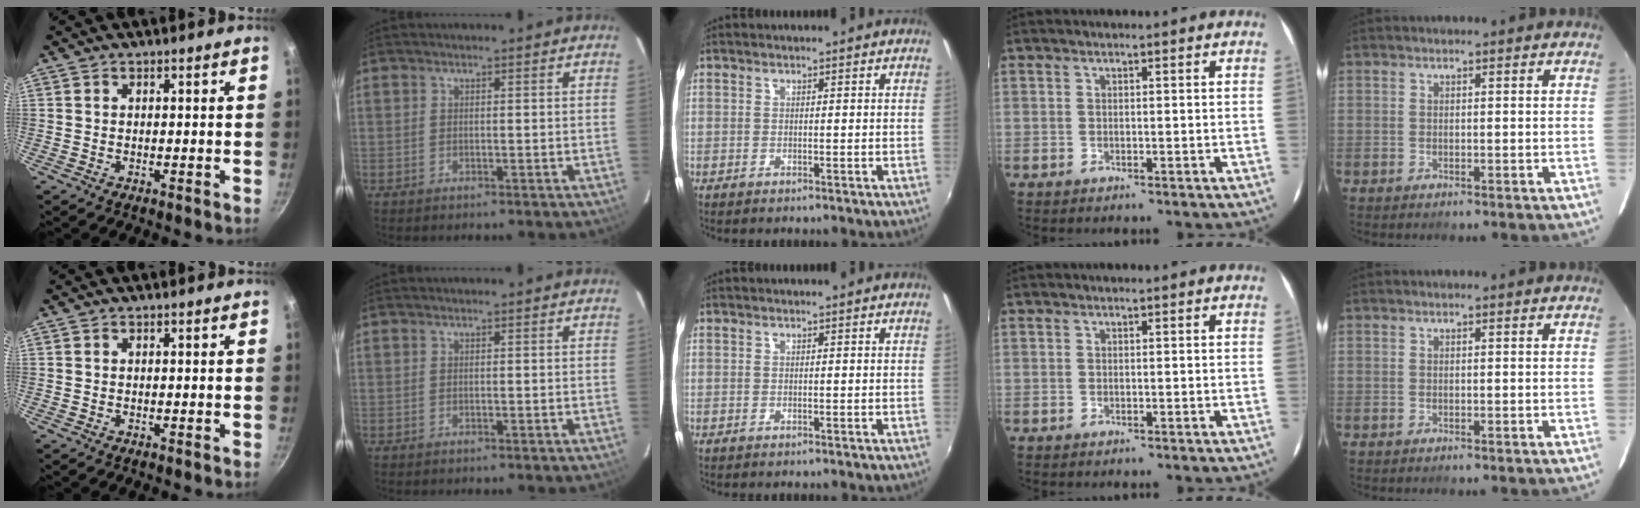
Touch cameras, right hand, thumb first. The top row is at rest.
{}